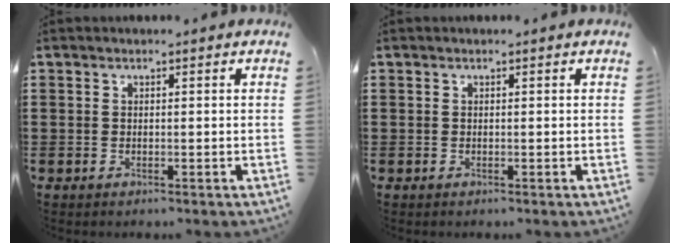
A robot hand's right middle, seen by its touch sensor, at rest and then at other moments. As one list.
[{"total": 0.0}]